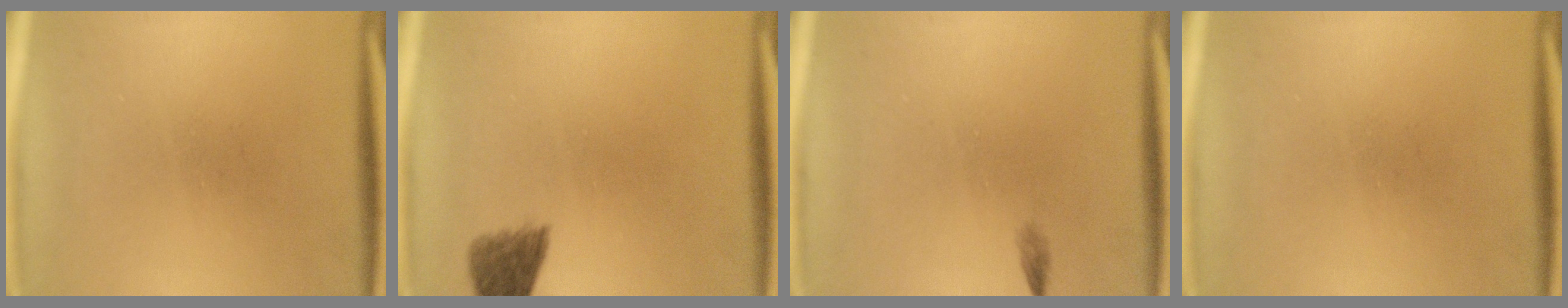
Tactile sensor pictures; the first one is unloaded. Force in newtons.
{"total": 4.3}
{"total": 0.6}
{"total": 0.0}